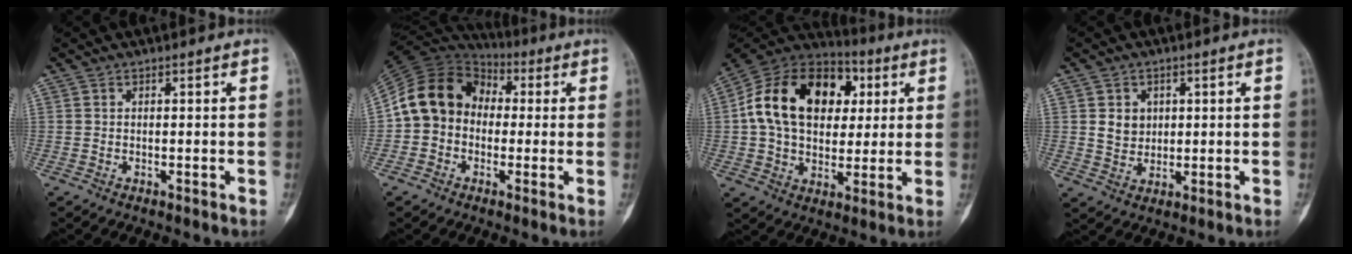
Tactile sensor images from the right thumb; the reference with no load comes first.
{"total": 13.6, "force": [0.2, 11.3, 7.5], "torque": [-0.117, 0.039, -0.011]}
{"total": 22.3, "force": [4.3, 15.5, 15.5], "torque": [-0.249, 0.019, 0.067]}
{"total": 4.7, "force": [1.1, 4.0, 2.2], "torque": [-0.015, -0.006, 0.025]}